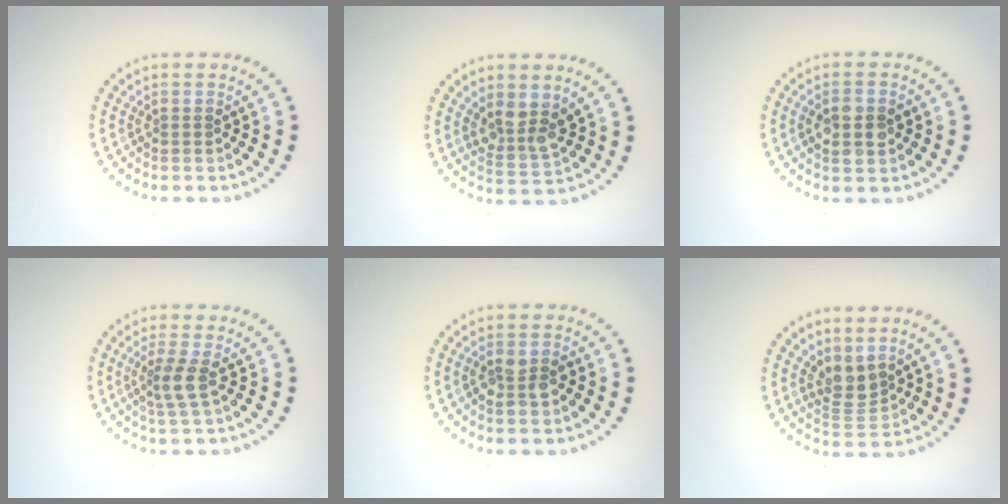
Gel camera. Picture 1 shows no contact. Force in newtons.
{"total": 3.1, "press": 2.7, "slide": 1.5}
{"total": 2.8, "press": 2.8, "slide": 0.2}
{"total": 2.4, "press": 1.9, "slide": 1.6}
{"total": 2.5, "press": 2.4, "slide": 0.6}
{"total": 2.8, "press": 2.2, "slide": 1.6}